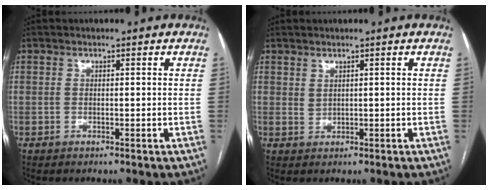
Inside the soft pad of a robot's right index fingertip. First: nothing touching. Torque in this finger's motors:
{"motor_torque": [-0.05, -0.01, 0.06, 0.00]}